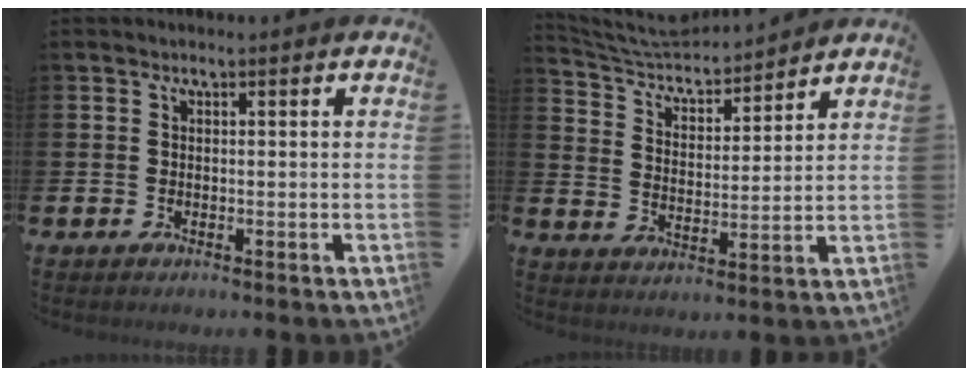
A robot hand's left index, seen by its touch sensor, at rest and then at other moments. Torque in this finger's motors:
{"motor_torque": [0.95, -1.08, 0.04, 0.02]}